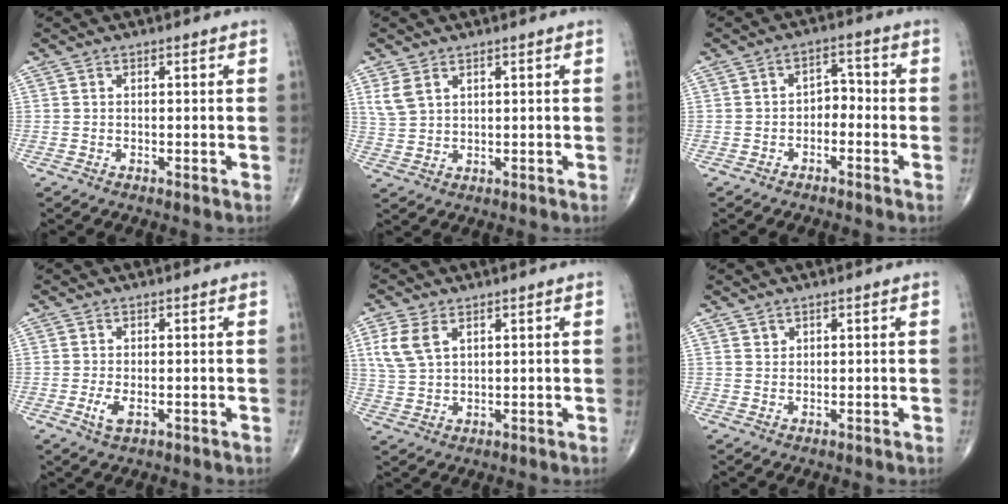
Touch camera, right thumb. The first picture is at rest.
{"total": 3.9, "force": [2.1, 2.4, 2.3], "torque": [-0.046, -0.004, 0.054]}
{"total": 3.7, "force": [-1.6, 2.6, 2.2], "torque": [-0.017, 0.030, -0.037]}
{"total": 2.9, "force": [-0.8, 1.3, 2.4], "torque": [-0.053, -0.006, -0.014]}
{"total": 6.4, "force": [2.7, 3.8, 4.4], "torque": [-0.097, -0.001, 0.061]}
{"total": 1.0, "force": [0.7, 0.7, 0.1], "torque": [0.011, -0.004, 0.010]}